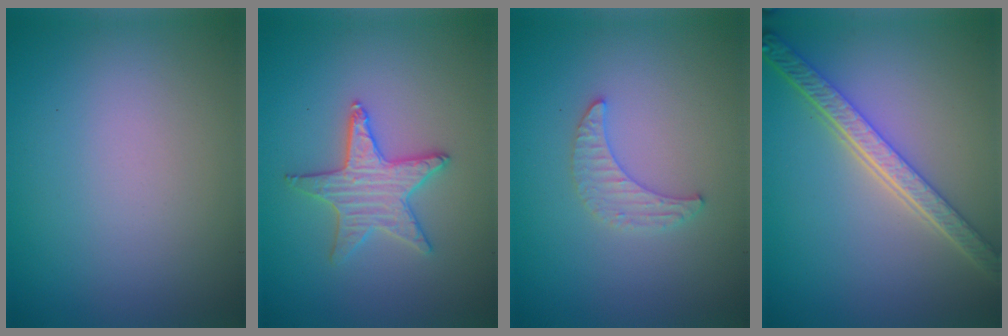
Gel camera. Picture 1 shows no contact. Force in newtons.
{"total": 3.2, "press": 3.2, "slide": 0.5}
{"total": 2.0, "press": 1.9, "slide": 0.5}
{"total": 5.2, "press": 4.0, "slide": 3.3}